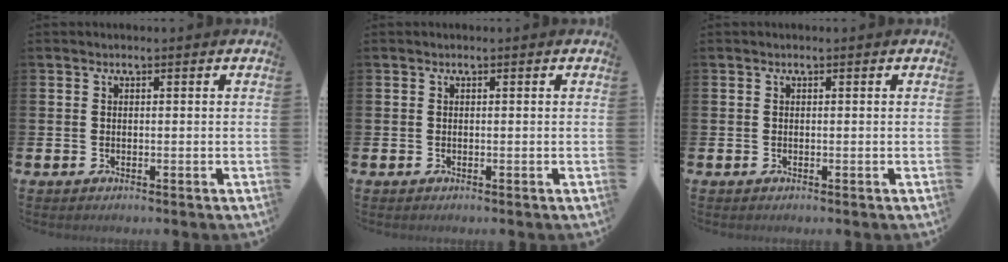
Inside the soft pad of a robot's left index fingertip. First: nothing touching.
{"total": 0.0}
{"total": 0.0}